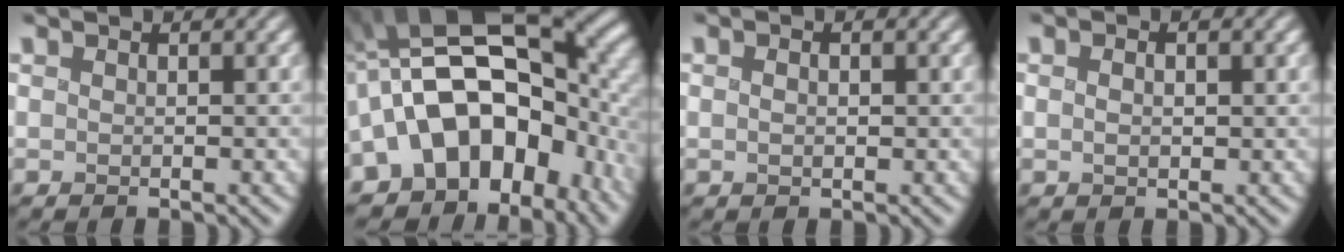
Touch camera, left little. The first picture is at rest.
{"total": 17.8, "force": [-4.2, 11.7, 12.7], "torque": [-0.167, 0.024, -0.080]}
{"total": 1.0, "force": [-0.3, 0.6, 0.7], "torque": [-0.011, -0.002, -0.003]}
{"total": 1.3, "force": [-0.2, 0.8, 1.0], "torque": [-0.017, -0.003, -0.001]}